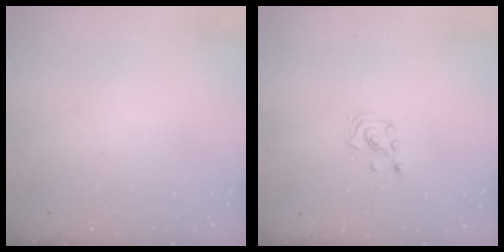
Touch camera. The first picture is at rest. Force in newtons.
{"total": 3.0, "press": 3.0, "slide": 0.5}